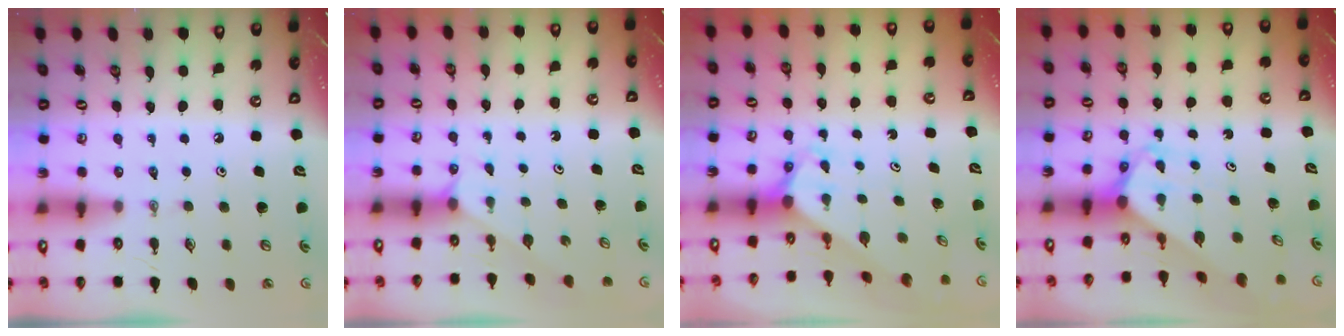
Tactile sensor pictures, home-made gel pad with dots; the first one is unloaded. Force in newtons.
{"total": 1.7, "press": 1.7, "slide": 0.3}
{"total": 3.0, "press": 3.0, "slide": 0.2}
{"total": 2.7, "press": 2.7, "slide": 0.1}